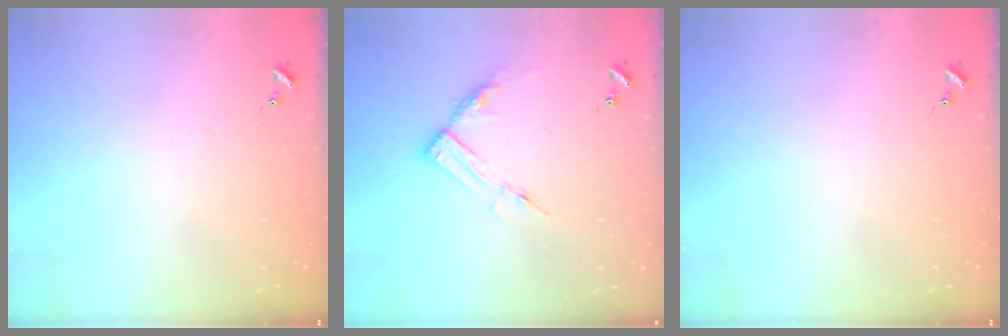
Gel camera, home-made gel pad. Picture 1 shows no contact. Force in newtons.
{"total": 8.8, "press": 8.8, "slide": 0.6}
{"total": 0.0}